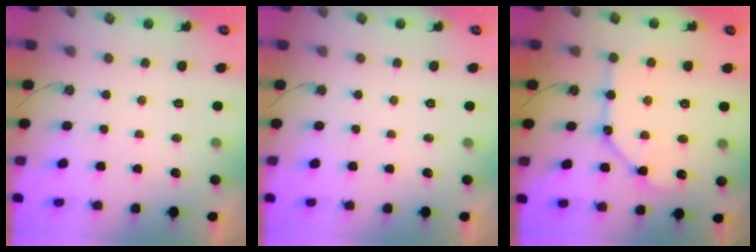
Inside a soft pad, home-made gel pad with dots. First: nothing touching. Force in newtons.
{"total": 0.0}
{"total": 11.5, "press": 11.5, "slide": 1.2}